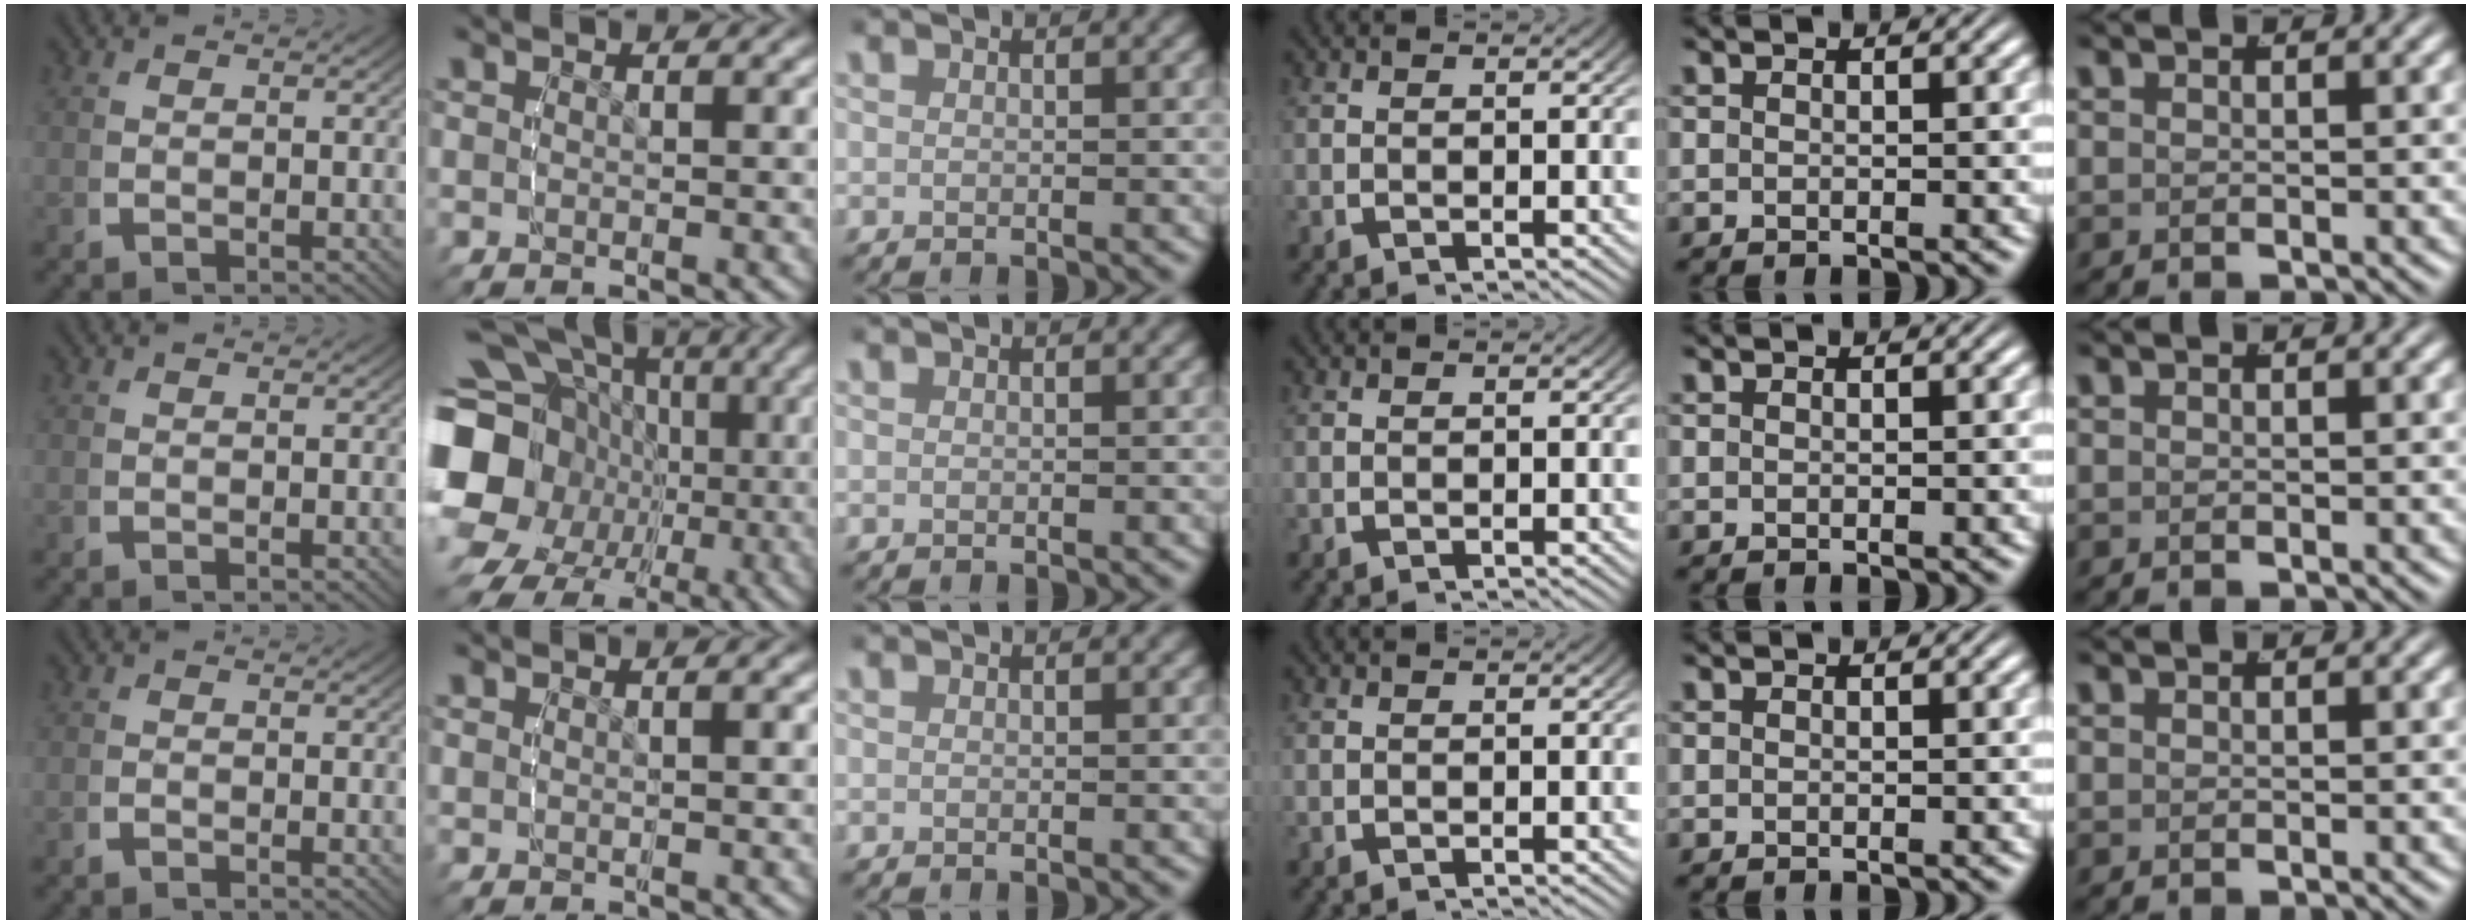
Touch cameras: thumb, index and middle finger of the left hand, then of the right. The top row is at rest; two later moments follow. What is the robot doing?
{"motion": "lift_and_place", "object": "markers"}